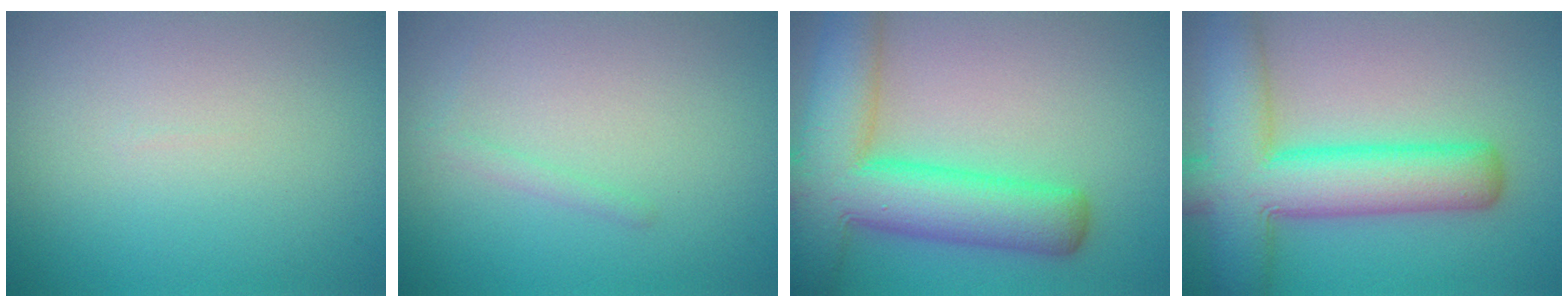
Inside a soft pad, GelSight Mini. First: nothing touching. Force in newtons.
{"total": 0.8, "press": 0.8, "slide": 0.0}
{"total": 10.7, "press": 10.7, "slide": 0.6}
{"total": 9.8, "press": 9.8, "slide": 0.4}